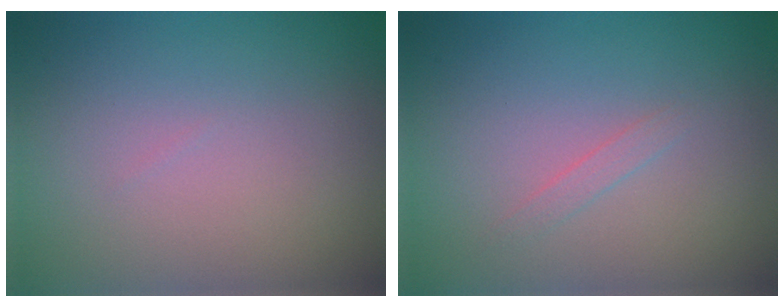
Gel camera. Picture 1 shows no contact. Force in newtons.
{"total": 0.8, "press": 0.8, "slide": 0.0}